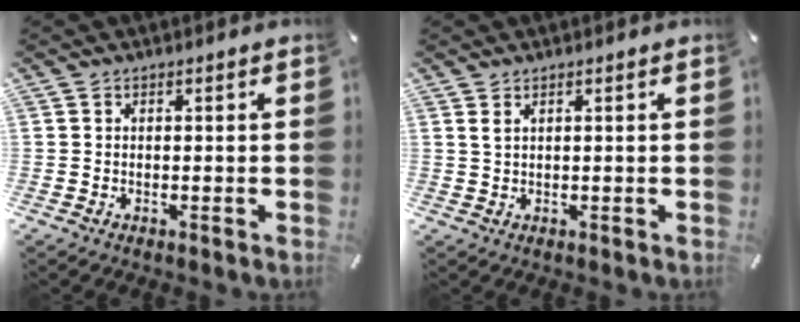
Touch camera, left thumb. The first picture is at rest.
{"total": 1.4, "force": [0.7, 0.6, 1.1], "torque": [-0.024, 0.001, 0.012]}